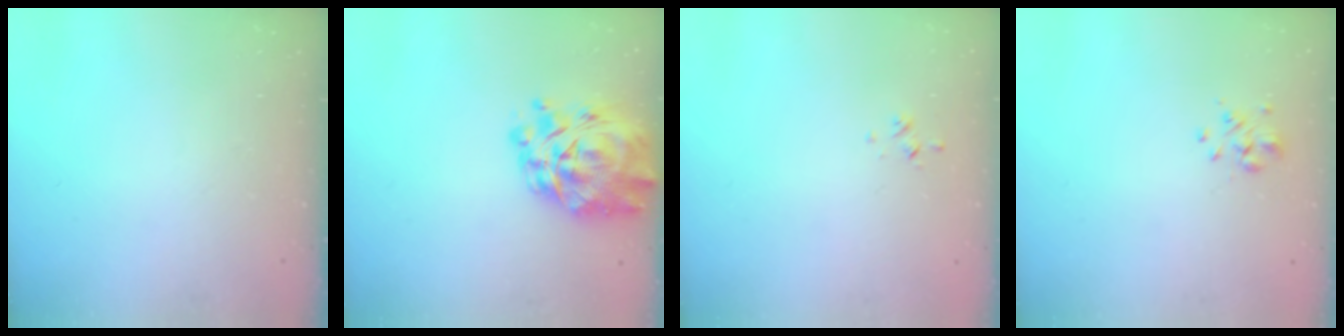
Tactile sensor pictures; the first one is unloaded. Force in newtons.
{"total": 13.0, "press": 12.2, "slide": 4.3}
{"total": 0.7, "press": 0.6, "slide": 0.4}
{"total": 2.3, "press": 1.9, "slide": 1.2}